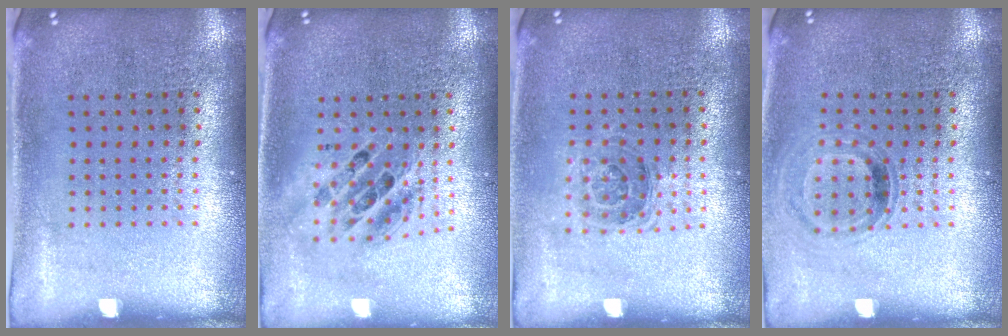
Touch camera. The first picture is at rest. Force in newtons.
{"total": 1.7, "press": 1.4, "slide": 0.9}
{"total": 1.1, "press": 1.0, "slide": 0.5}
{"total": 0.9, "press": 0.9, "slide": 0.3}